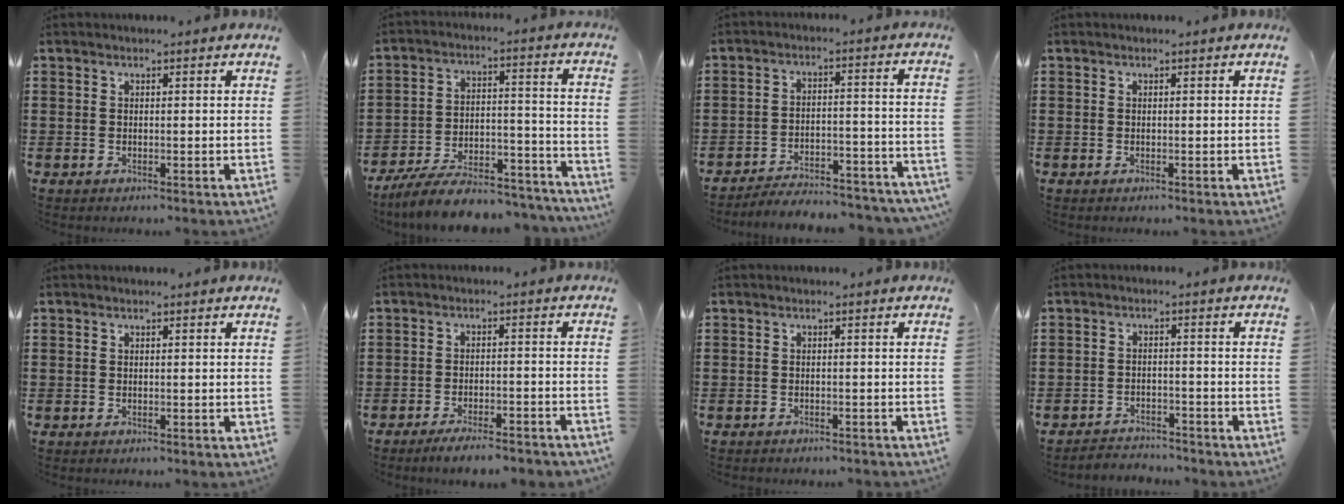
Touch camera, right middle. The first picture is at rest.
{"total": 9.0, "force": [-8.2, 1.6, 3.4], "torque": [-0.049, 0.025, -0.156]}
{"total": 5.0, "force": [-4.9, 0.5, 1.0], "torque": [-0.018, 0.007, -0.099]}
{"total": 0.0}
{"total": 0.0}
{"total": 4.4, "force": [-4.0, 0.1, 1.8], "torque": [-0.035, -0.004, -0.078]}
{"total": 1.0, "force": [-1.0, 0.3, -0.1], "torque": [0.000, 0.004, -0.023]}
{"total": 3.3, "force": [-3.2, 0.7, -0.4], "torque": [-0.002, 0.001, -0.071]}